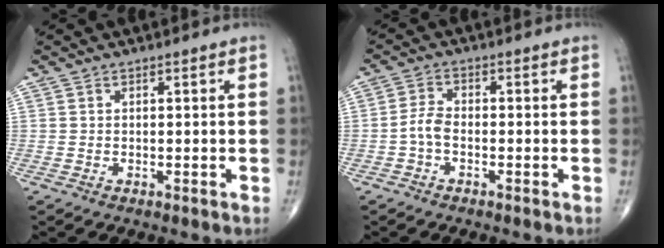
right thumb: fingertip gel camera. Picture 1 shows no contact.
{"total": 3.1, "force": [-1.2, 1.6, 2.4], "torque": [-0.051, 0.014, -0.029]}